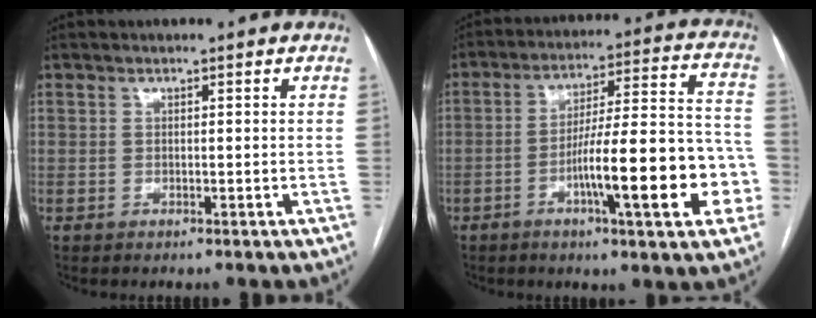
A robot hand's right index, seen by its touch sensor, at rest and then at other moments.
{"total": 17.4, "force": [-5.7, 2.3, 16.3], "torque": [-0.224, 0.022, -0.076]}